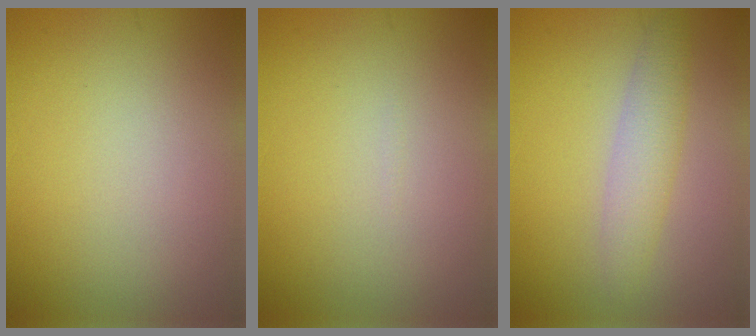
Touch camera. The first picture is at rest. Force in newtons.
{"total": 0.0}
{"total": 3.0, "press": 3.0, "slide": 0.1}